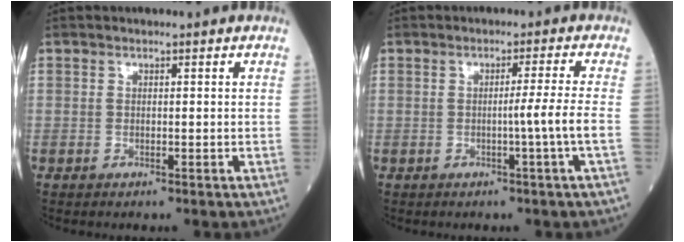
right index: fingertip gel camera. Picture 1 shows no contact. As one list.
[{"total": 3.8, "force": [-1.0, -1.8, 3.2], "torque": [-0.049, -0.004, -0.017]}]